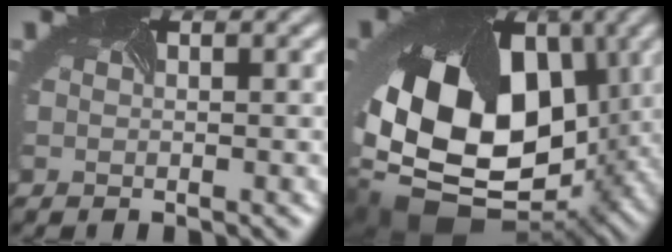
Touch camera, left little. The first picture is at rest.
{"total": 17.1, "force": [-0.5, 11.8, 12.4], "torque": [-0.254, -0.037, 0.006]}